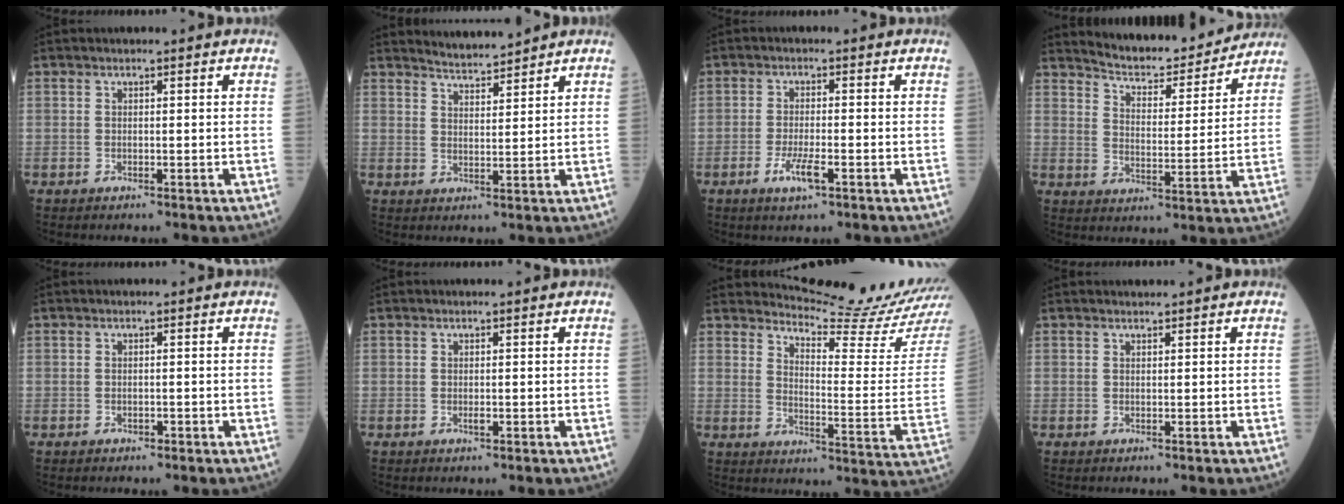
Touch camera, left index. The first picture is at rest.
{"total": 4.0, "force": [4.0, -0.1, 0.3], "torque": [-0.013, 0.004, 0.072]}
{"total": 3.9, "force": [-1.9, 0.7, 3.3], "torque": [-0.073, -0.005, -0.035]}
{"total": 13.0, "force": [12.5, 2.0, 3.2], "torque": [-0.048, -0.008, 0.179]}
{"total": 0.5, "force": [-0.3, 0.3, 0.2], "torque": [-0.005, 0.001, -0.006]}
{"total": 0.6, "force": [0.1, 0.2, 0.5], "torque": [-0.010, 0.000, 0.000]}
{"total": 13.8, "force": [13.4, -3.0, 1.0], "torque": [-0.023, -0.120, 0.175]}
{"total": 0.7, "force": [0.7, 0.0, 0.0], "torque": [-0.009, 0.003, 0.014]}